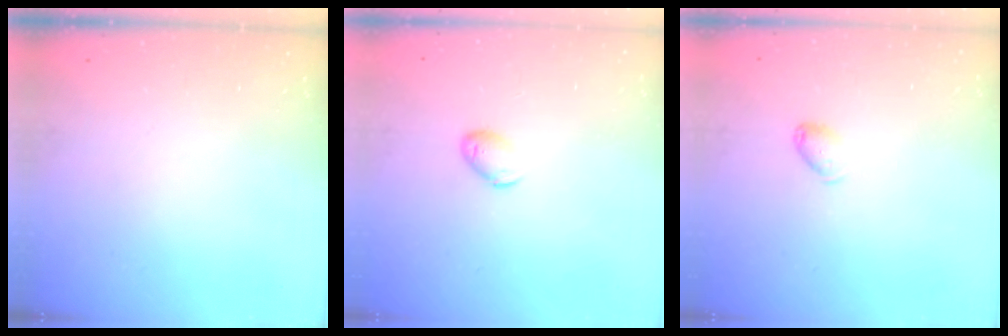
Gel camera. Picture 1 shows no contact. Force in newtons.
{"total": 5.3, "press": 5.2, "slide": 0.9}
{"total": 5.2, "press": 5.1, "slide": 0.9}